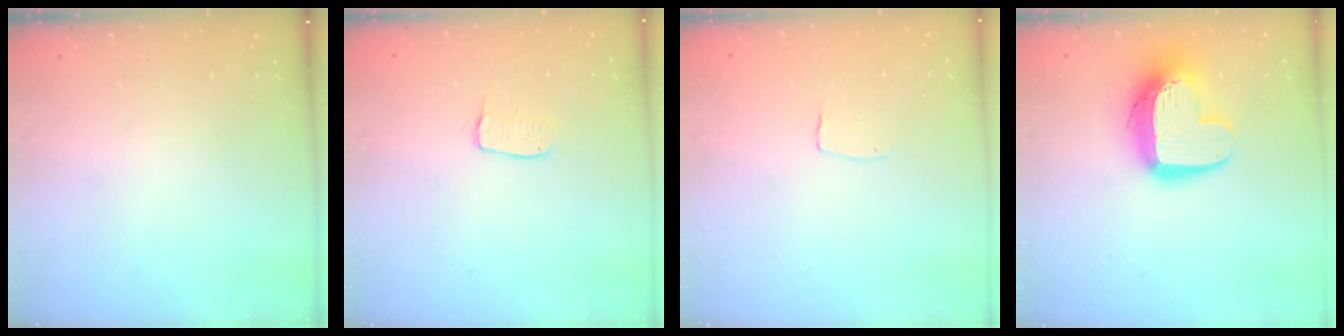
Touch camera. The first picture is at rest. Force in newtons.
{"total": 4.2, "press": 4.2, "slide": 0.2}
{"total": 2.6, "press": 2.6, "slide": 0.1}
{"total": 13.3, "press": 13.3, "slide": 1.4}